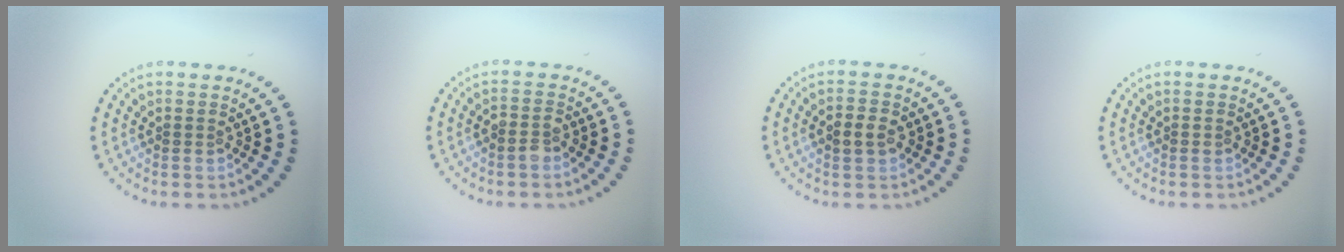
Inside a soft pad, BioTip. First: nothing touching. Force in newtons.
{"total": 1.5, "press": 1.3, "slide": 0.7}
{"total": 2.3, "press": 2.3, "slide": 0.2}
{"total": 0.0}